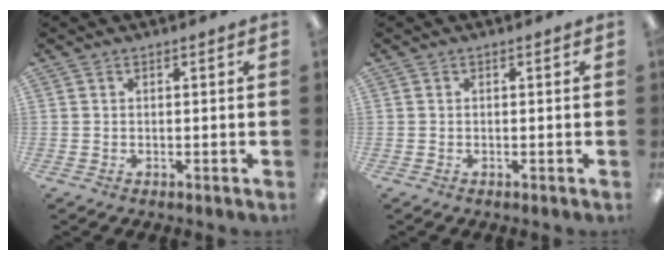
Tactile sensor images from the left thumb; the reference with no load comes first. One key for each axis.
{"total": 0.0}